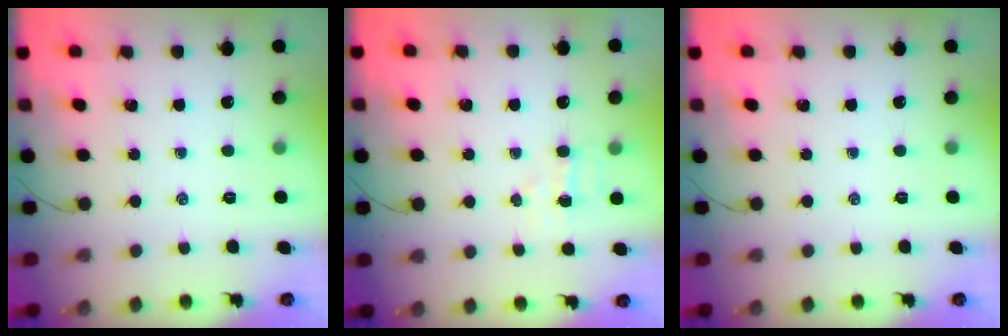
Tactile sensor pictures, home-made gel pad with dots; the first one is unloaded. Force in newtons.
{"total": 4.0, "press": 3.9, "slide": 1.1}
{"total": 0.0}